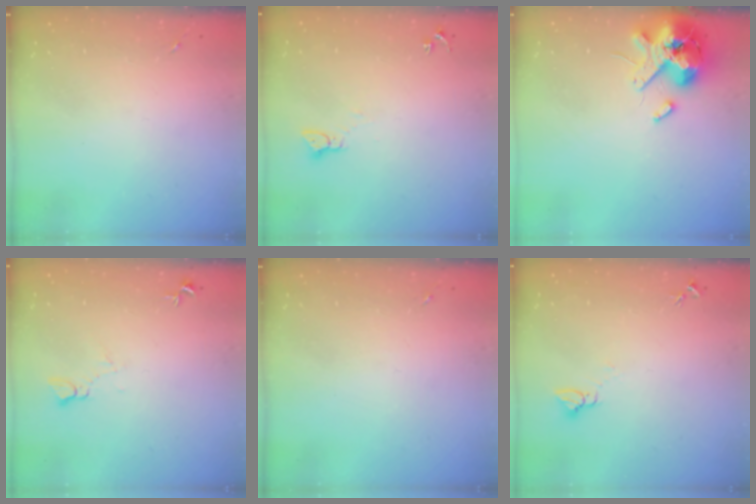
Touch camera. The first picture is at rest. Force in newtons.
{"total": 2.3, "press": 2.3, "slide": 0.2}
{"total": 13.6, "press": 13.5, "slide": 2.2}
{"total": 3.7, "press": 3.7, "slide": 0.3}
{"total": 0.0}
{"total": 3.2, "press": 3.2, "slide": 0.1}